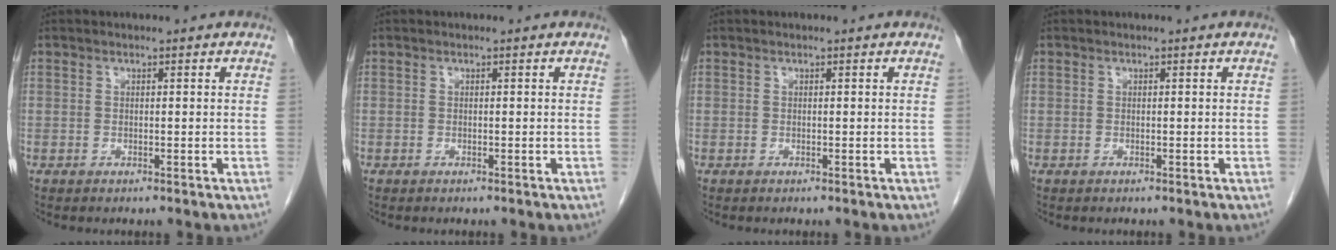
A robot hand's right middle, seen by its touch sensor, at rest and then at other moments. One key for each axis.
{"total": 0.0}
{"total": 0.0}
{"total": 0.0}